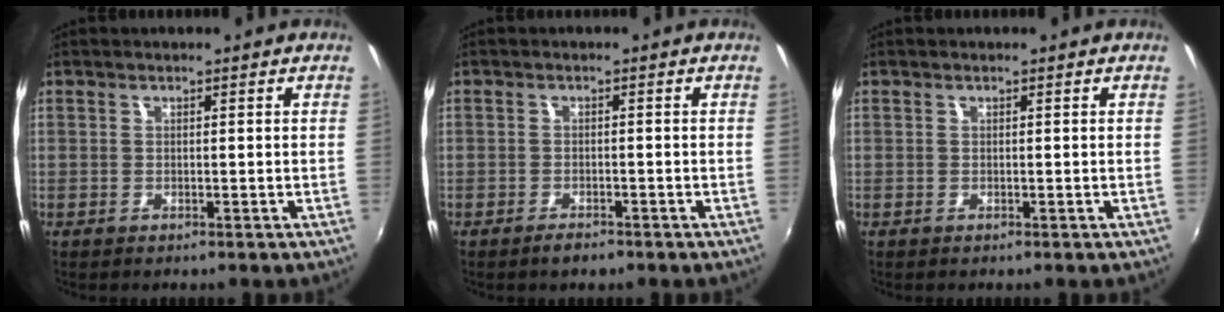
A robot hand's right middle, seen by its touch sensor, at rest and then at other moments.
{"total": 2.1, "force": [-1.7, 0.7, 1.0], "torque": [-0.025, -0.001, -0.029]}
{"total": 0.0}